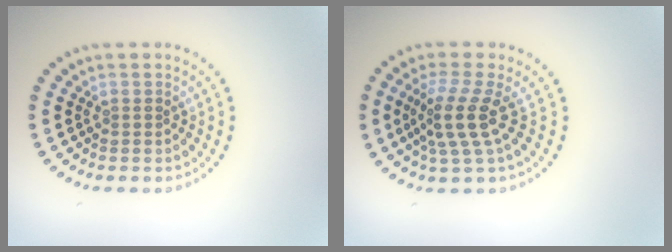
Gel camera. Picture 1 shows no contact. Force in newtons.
{"total": 3.6, "press": 2.7, "slide": 2.5}